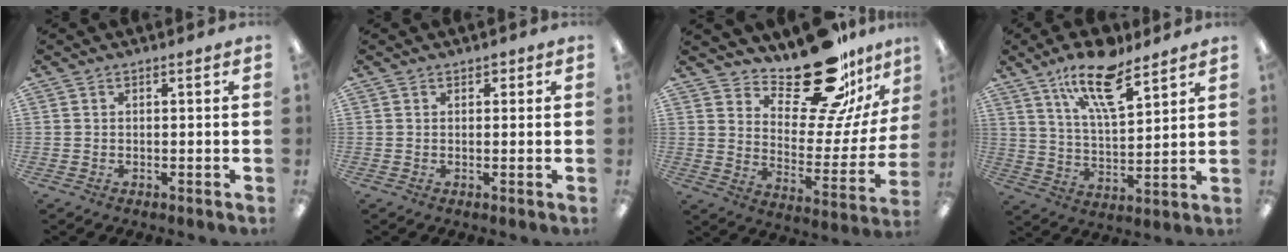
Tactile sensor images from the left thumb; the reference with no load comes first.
{"total": 1.1, "force": [0.6, 0.8, 0.3], "torque": [0.002, -0.001, 0.010]}
{"total": 22.5, "force": [17.9, 8.0, 11.2], "torque": [-0.156, -0.129, 0.300]}
{"total": 16.3, "force": [10.8, 5.7, 10.8], "torque": [-0.181, -0.047, 0.179]}